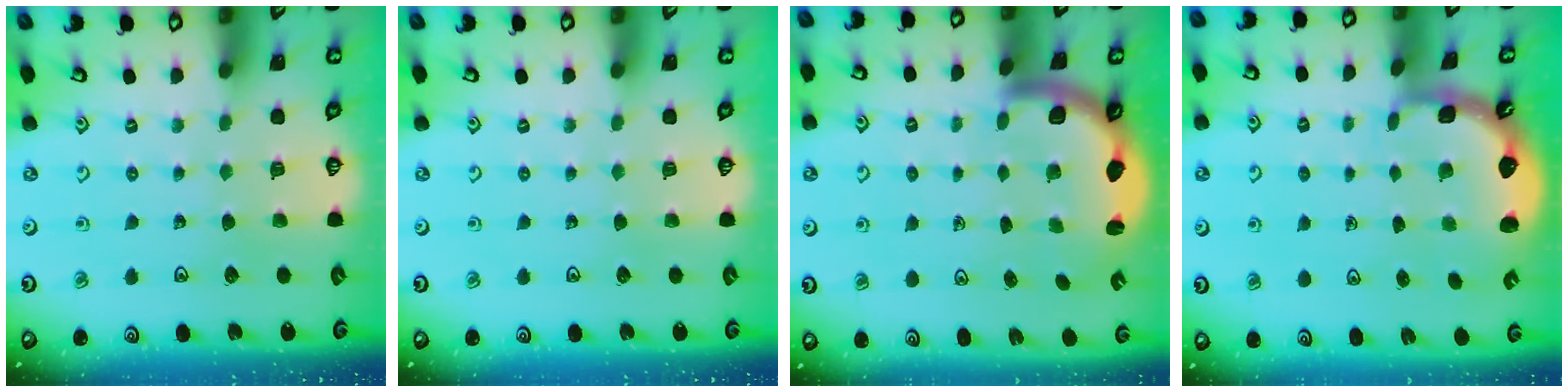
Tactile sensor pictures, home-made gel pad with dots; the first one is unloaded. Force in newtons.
{"total": 0.0}
{"total": 4.9, "press": 4.6, "slide": 1.5}
{"total": 2.3, "press": 1.7, "slide": 1.6}